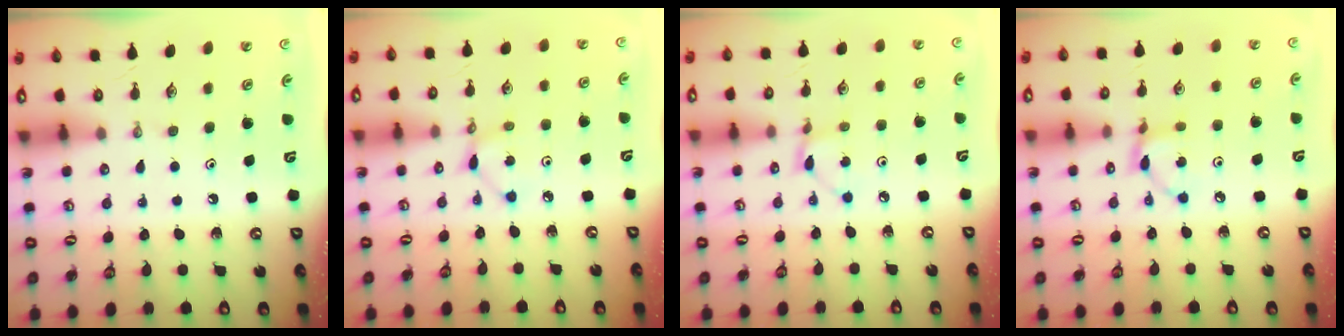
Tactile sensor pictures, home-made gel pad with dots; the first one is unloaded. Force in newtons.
{"total": 2.9, "press": 2.9, "slide": 0.1}
{"total": 2.7, "press": 2.7, "slide": 0.2}
{"total": 5.8, "press": 5.8, "slide": 0.2}